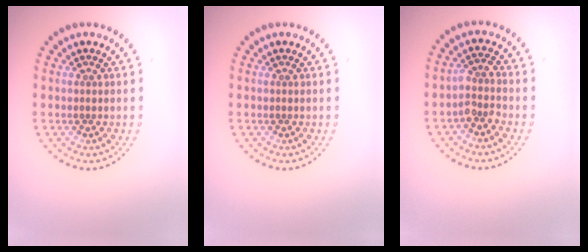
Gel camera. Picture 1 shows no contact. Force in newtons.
{"total": 0.0}
{"total": 2.0, "press": 1.6, "slide": 1.2}